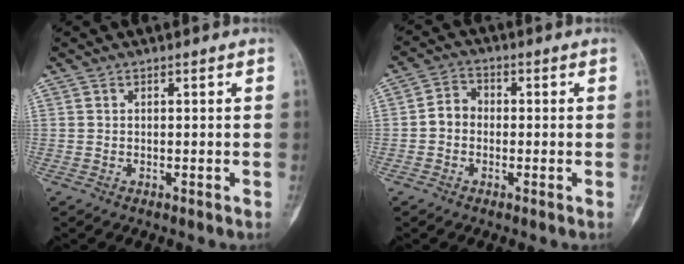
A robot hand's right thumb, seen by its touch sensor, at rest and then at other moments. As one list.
[{"total": 4.4, "force": [-0.8, 3.8, 2.1], "torque": [-0.022, 0.018, -0.024]}]